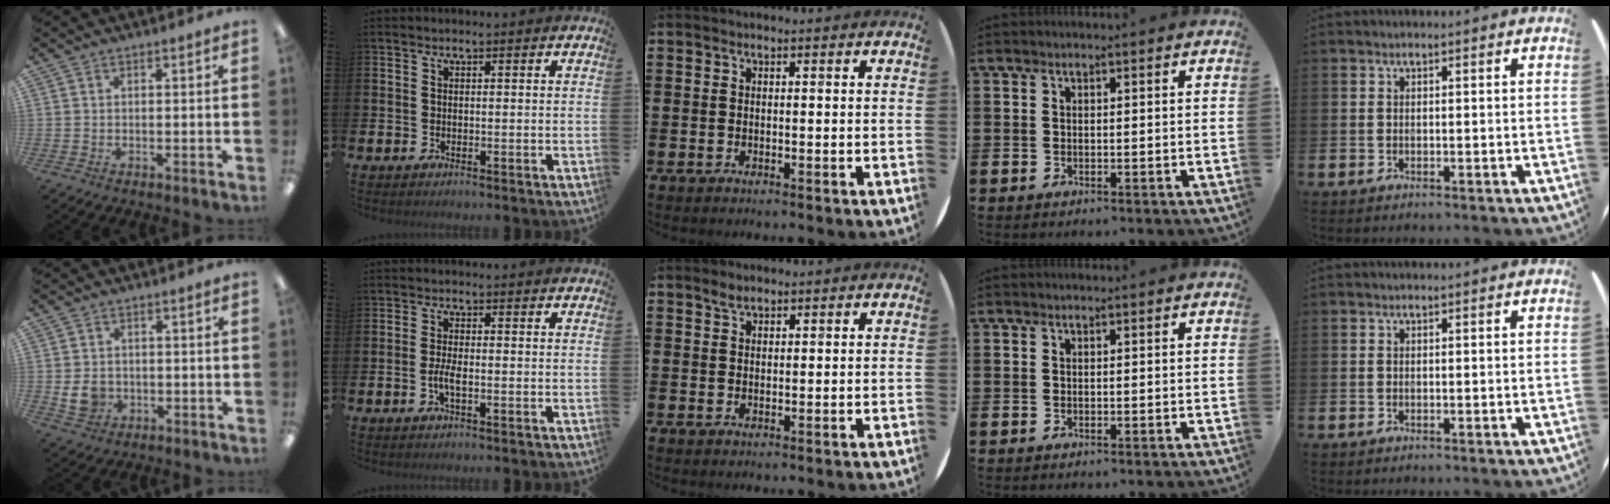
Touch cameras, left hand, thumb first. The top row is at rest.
{"thumb": {"total": 4.5, "force": [-0.5, 4.0, 2.1], "torque": [-0.030, -0.002, -0.009]}, "index": {"total": 2.4, "force": [-0.7, 0.7, 2.2], "torque": [-0.036, -0.001, -0.013]}, "middle": {"total": 1.6, "force": [1.3, 0.6, 0.7], "torque": [-0.014, 0.005, 0.024]}}